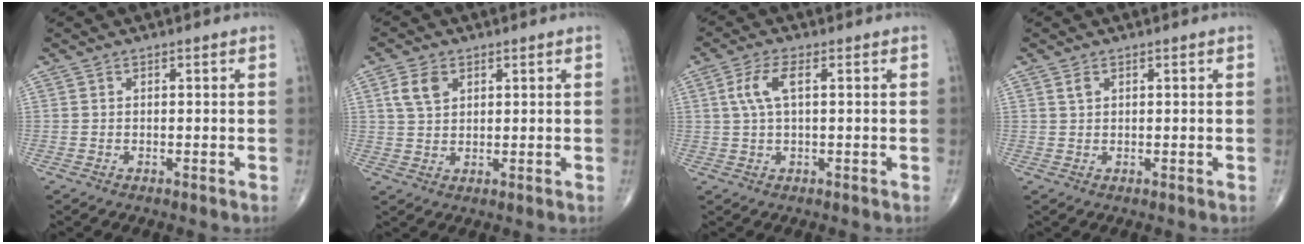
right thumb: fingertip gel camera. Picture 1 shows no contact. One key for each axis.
{"total": 4.7, "fx": 2.0, "fy": 3.2, "fz": 2.9, "tx": -0.049, "ty": -0.001, "tz": 0.040}
{"total": 5.1, "fx": 1.2, "fy": 1.9, "fz": 4.6, "tx": -0.113, "ty": 0.013, "tz": 0.024}
{"total": 2.4, "fx": 1.3, "fy": 1.5, "fz": 1.4, "tx": -0.023, "ty": -0.003, "tz": 0.029}